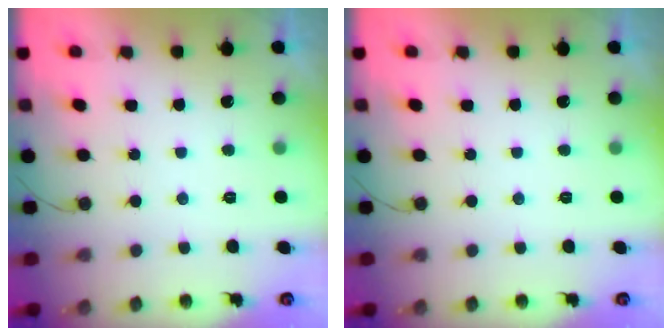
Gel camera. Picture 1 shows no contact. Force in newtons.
{"total": 0.0}